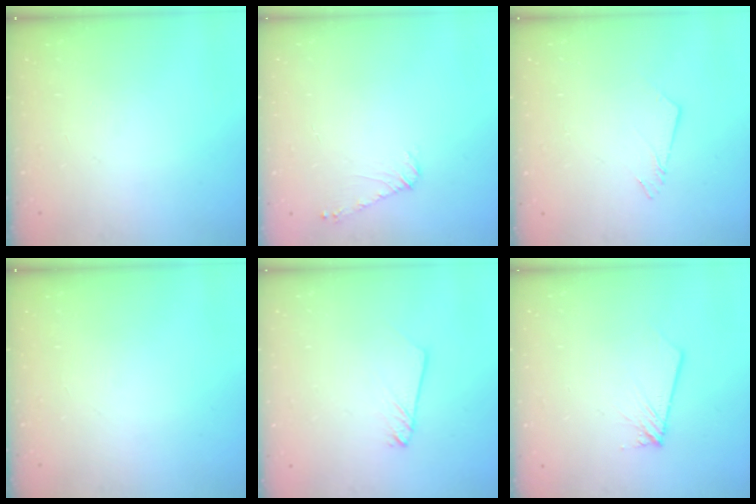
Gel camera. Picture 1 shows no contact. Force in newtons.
{"total": 5.8, "press": 5.8, "slide": 0.7}
{"total": 2.9, "press": 2.9, "slide": 0.2}
{"total": 0.0}
{"total": 2.1, "press": 2.1, "slide": 0.2}
{"total": 2.0, "press": 2.0, "slide": 0.2}